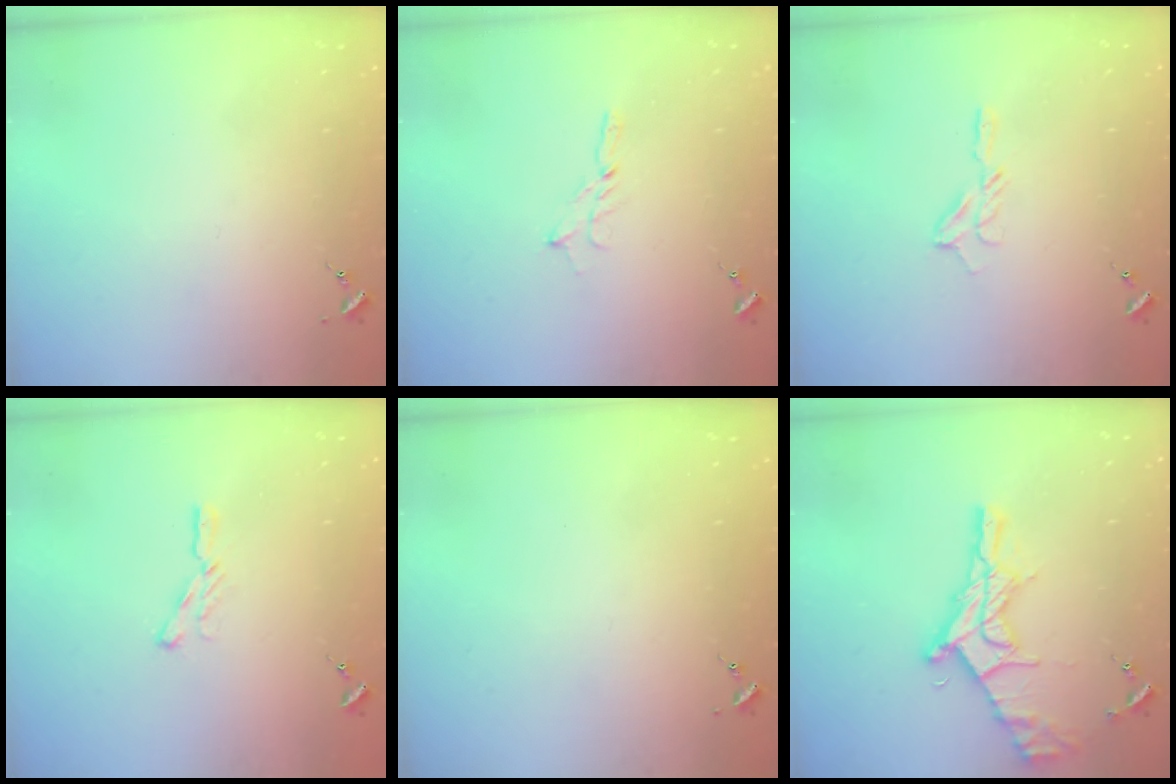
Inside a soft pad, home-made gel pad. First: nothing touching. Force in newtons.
{"total": 2.3, "press": 2.3, "slide": 0.2}
{"total": 6.9, "press": 6.9, "slide": 0.7}
{"total": 4.7, "press": 4.6, "slide": 0.6}
{"total": 0.0}
{"total": 19.0, "press": 18.9, "slide": 1.3}